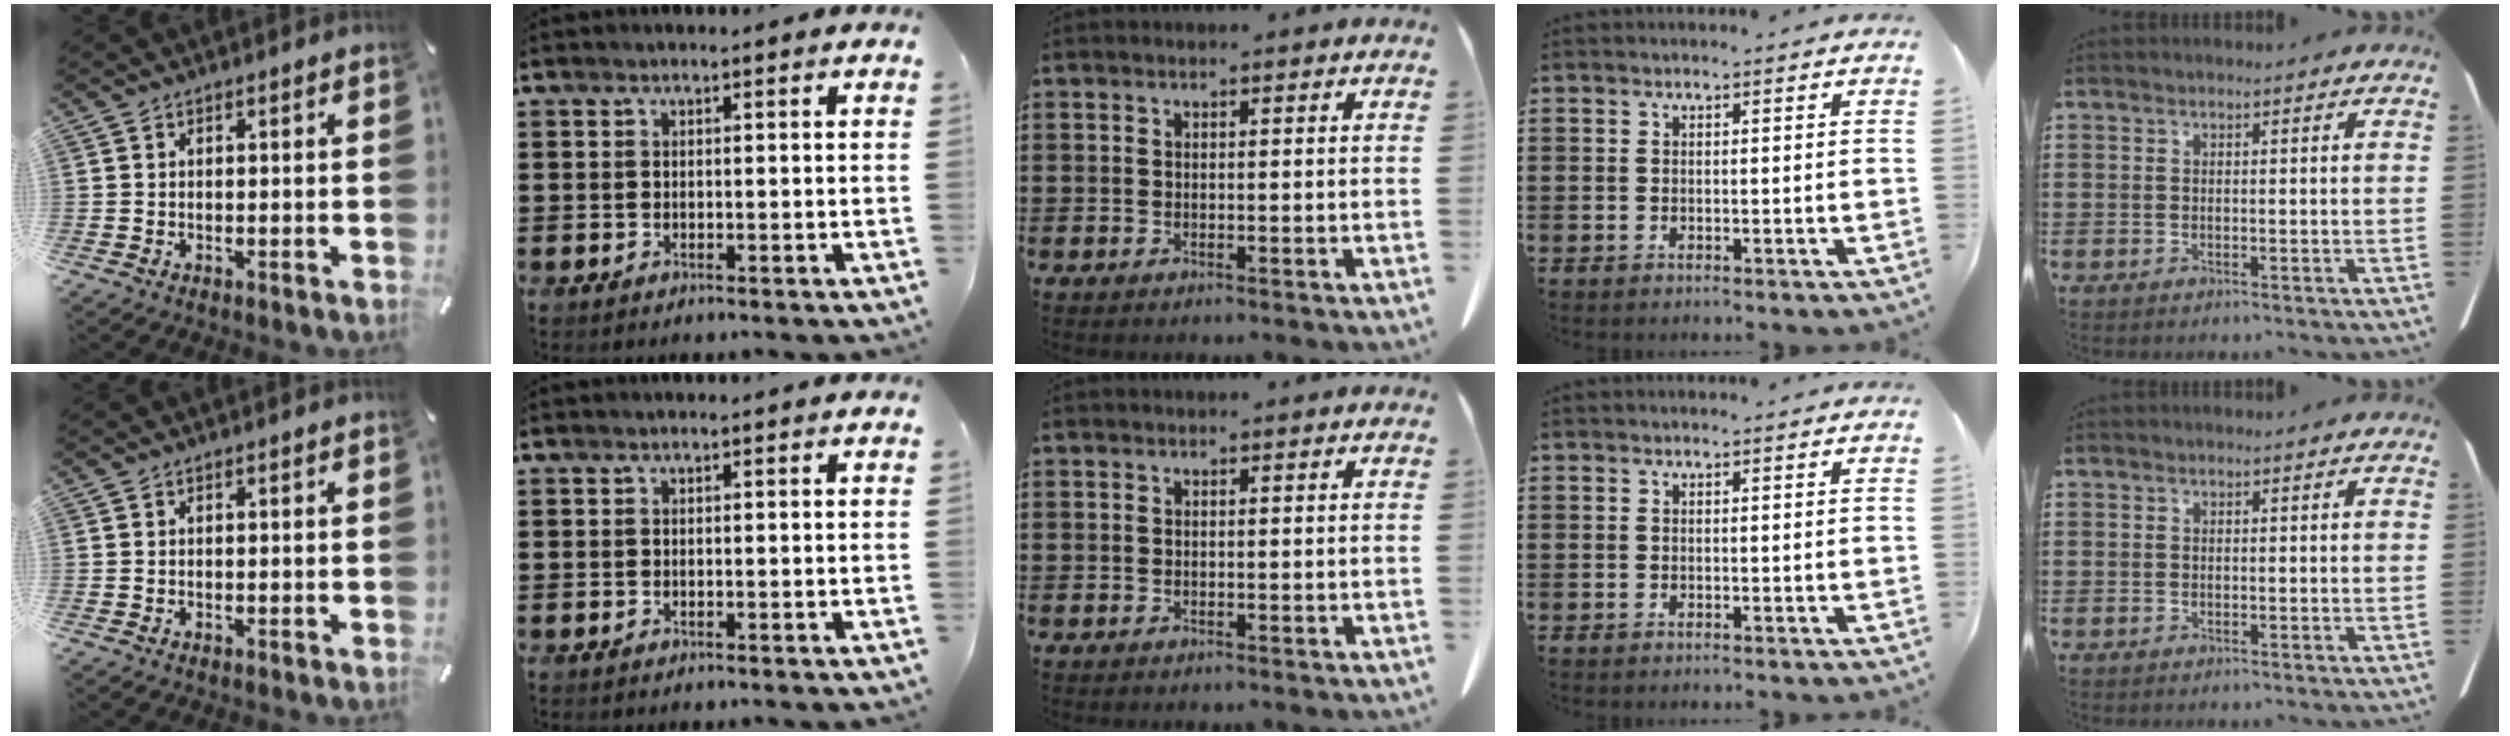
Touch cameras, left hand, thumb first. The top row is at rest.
{}